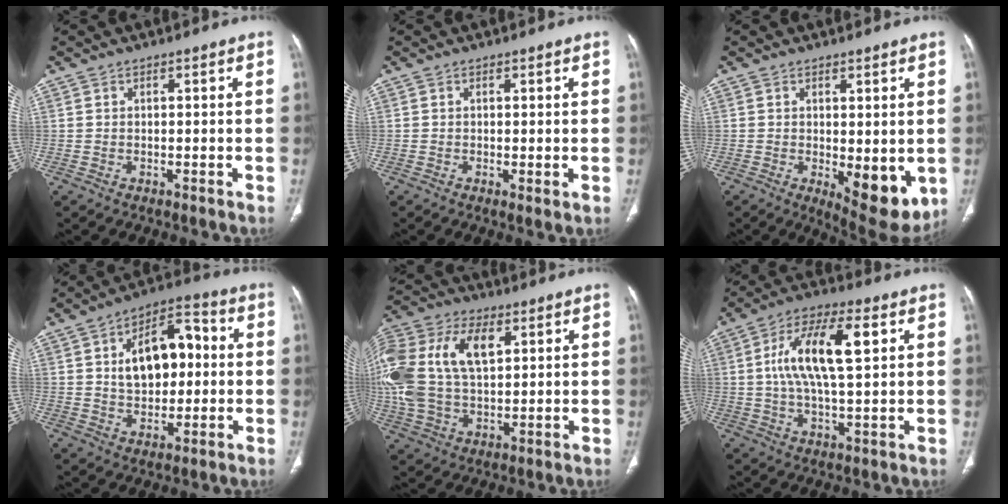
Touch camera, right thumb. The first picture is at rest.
{"total": 1.1, "force": [0.0, 0.3, 1.1], "torque": [-0.023, -0.007, 0.000]}
{"total": 9.7, "force": [-1.5, 4.0, 8.7], "torque": [-0.101, -0.025, -0.007]}
{"total": 13.9, "force": [1.7, 8.4, 10.9], "torque": [-0.141, 0.024, 0.024]}
{"total": 21.2, "force": [5.0, 12.5, 16.3], "torque": [-0.373, 0.017, 0.090]}
{"total": 13.6, "force": [3.1, 4.8, 12.3], "torque": [-0.231, 0.011, 0.053]}